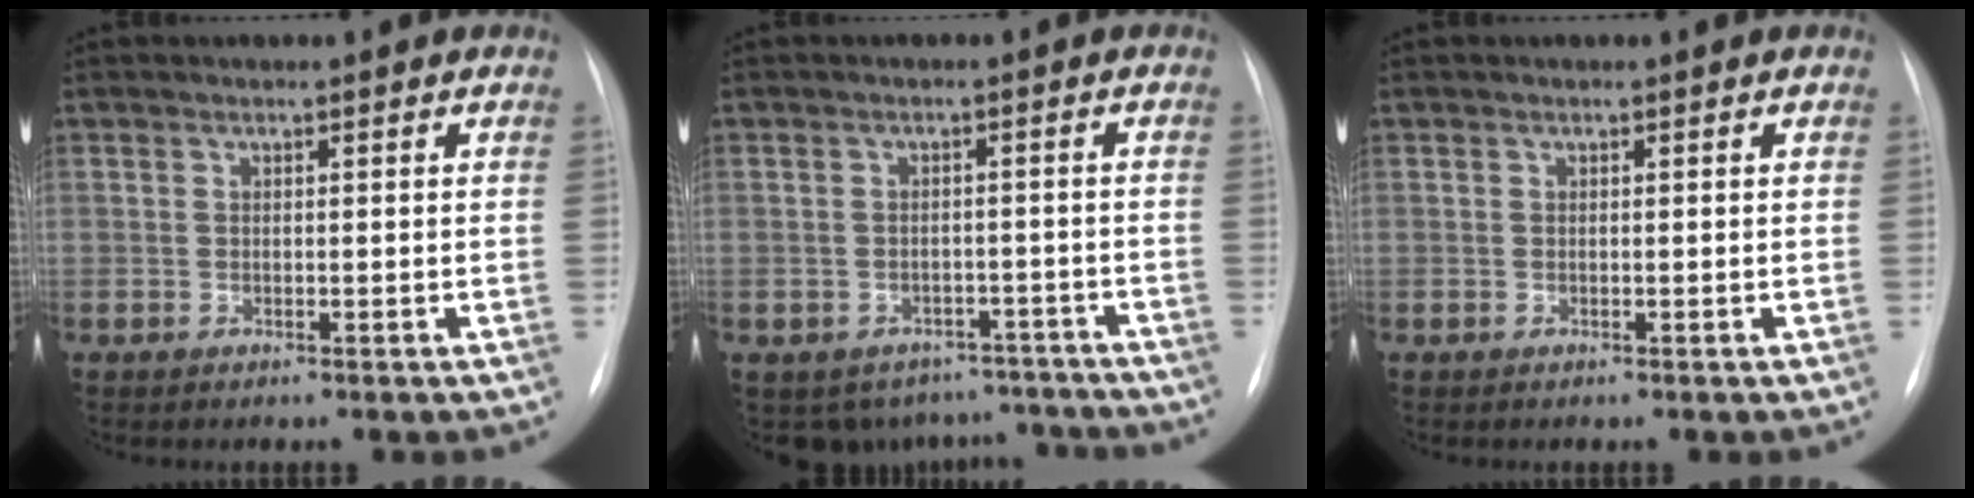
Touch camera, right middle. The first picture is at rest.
{"total": 9.4, "force": [-7.6, 5.4, 0.8], "torque": [-0.003, 0.021, -0.081]}
{"total": 0.0}